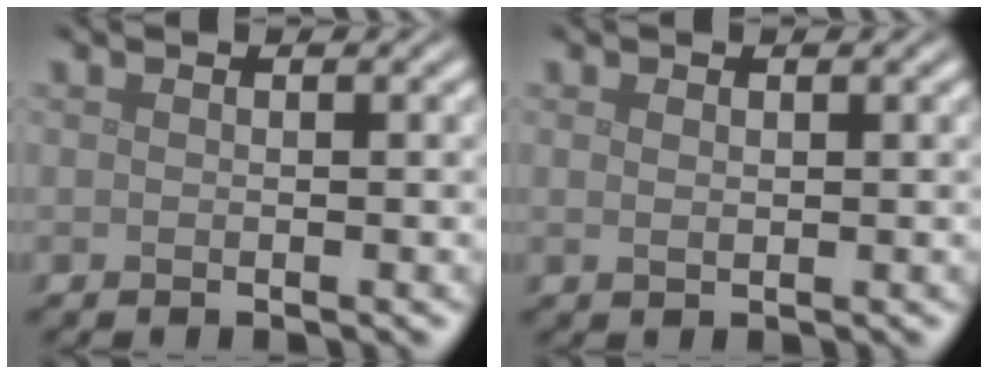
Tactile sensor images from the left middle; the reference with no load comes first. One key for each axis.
{"total": 0.6, "fx": 0.4, "fy": 0.4, "fz": 0.3, "tx": -0.009, "ty": -0.001, "tz": 0.007}